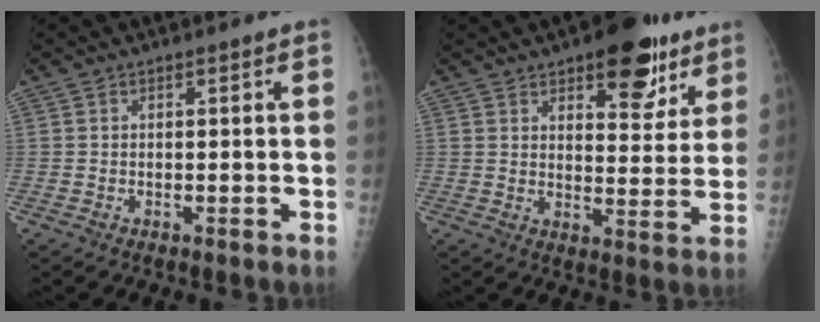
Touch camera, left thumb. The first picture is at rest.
{"total": 16.5, "force": [10.1, 6.7, 11.2], "torque": [-0.095, -0.052, 0.142]}